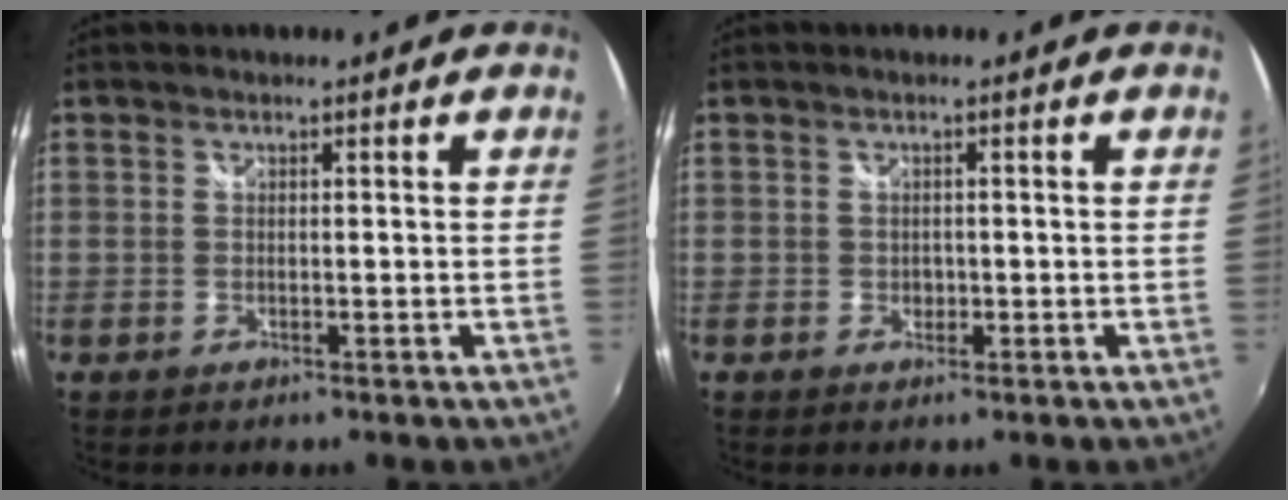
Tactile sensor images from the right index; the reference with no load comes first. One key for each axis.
{"total": 1.2, "fx": -0.2, "fy": 1.1, "fz": 0.4, "tx": -0.005, "ty": -0.001, "tz": -0.003}